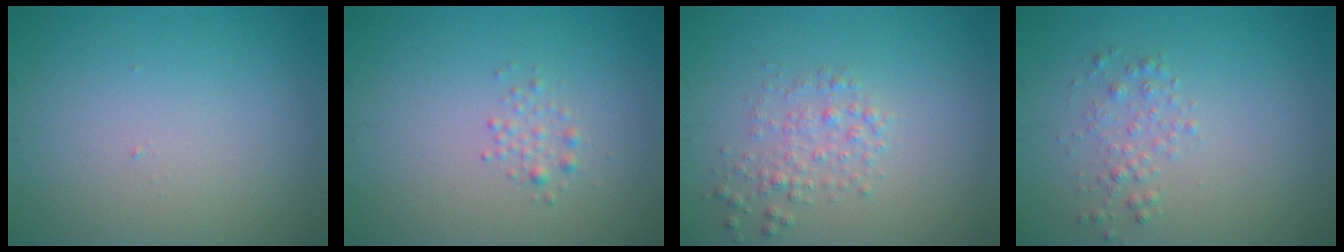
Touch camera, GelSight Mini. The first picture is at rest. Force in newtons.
{"total": 1.2, "press": 1.2, "slide": 0.0}
{"total": 2.1, "press": 2.1, "slide": 0.1}
{"total": 1.6, "press": 1.6, "slide": 0.0}